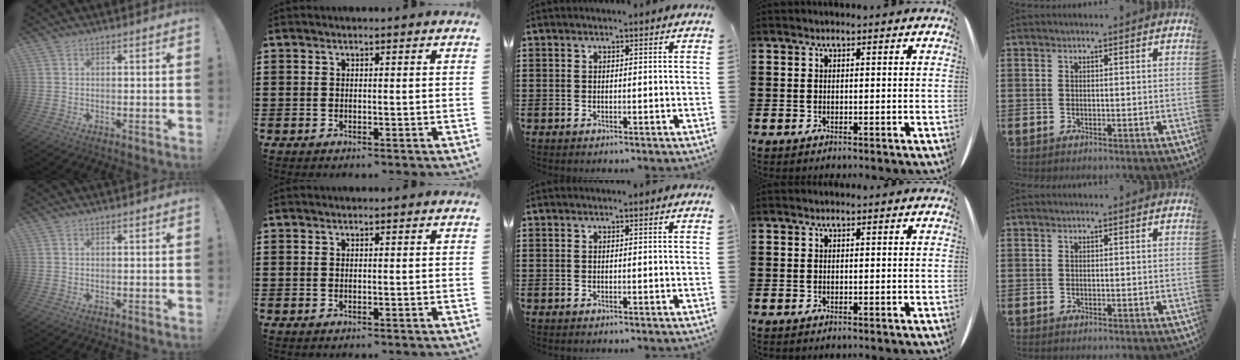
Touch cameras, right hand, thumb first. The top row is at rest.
{}